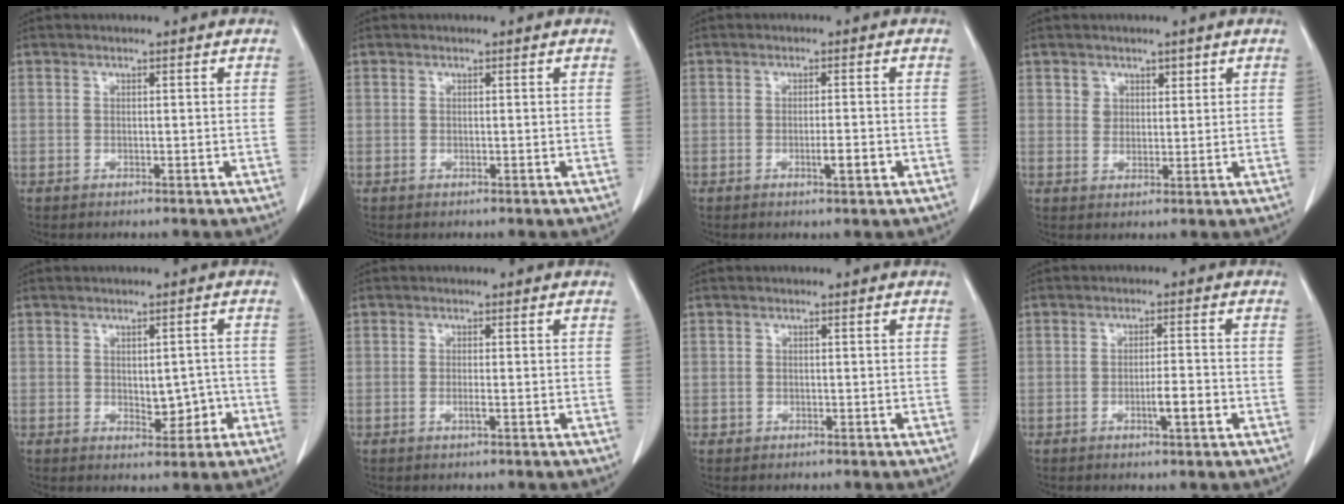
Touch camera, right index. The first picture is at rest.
{"total": 0.0}
{"total": 3.0, "force": [-1.0, 0.6, 2.8], "torque": [-0.049, 0.000, -0.012]}
{"total": 3.0, "force": [1.7, 2.4, 0.7], "torque": [-0.003, 0.002, 0.031]}
{"total": 4.9, "force": [-1.0, 2.9, 3.9], "torque": [-0.048, 0.010, -0.001]}
{"total": 1.4, "force": [-0.4, 0.3, 1.3], "torque": [-0.028, -0.001, -0.006]}
{"total": 0.7, "force": [-0.1, 0.7, 0.1], "torque": [0.003, 0.004, -0.001]}
{"total": 4.1, "force": [-1.4, 0.7, 3.7], "torque": [-0.062, 0.001, -0.020]}